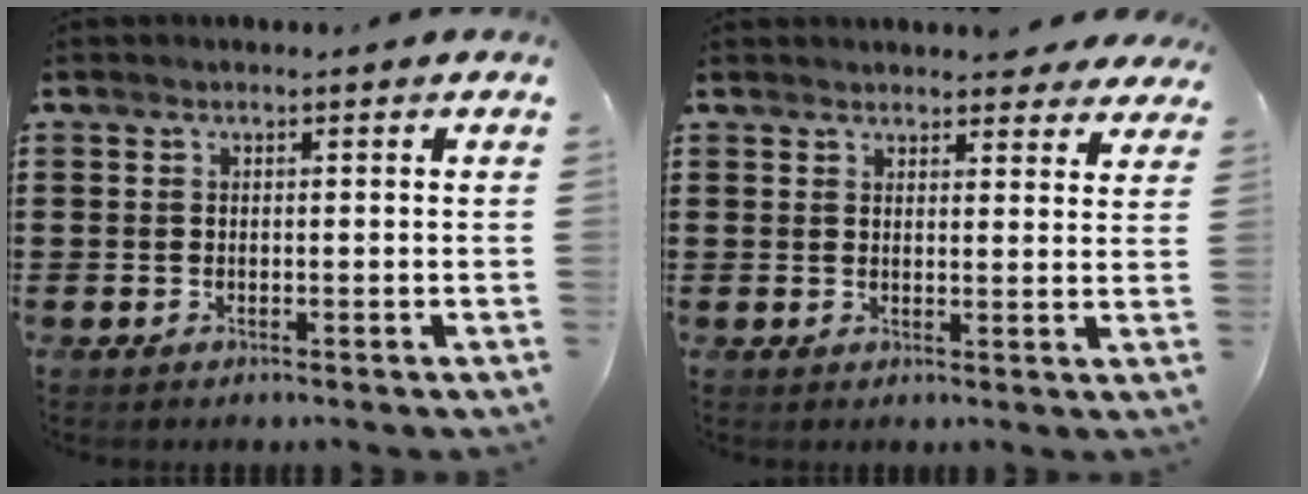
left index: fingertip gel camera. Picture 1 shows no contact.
{"total": 3.2, "force": [3.0, 0.7, 0.6], "torque": [-0.005, -0.012, 0.054]}